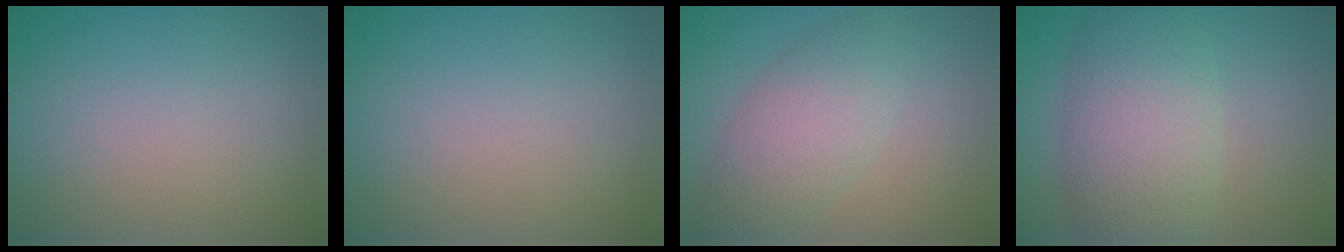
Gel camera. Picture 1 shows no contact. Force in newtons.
{"total": 0.0}
{"total": 4.9, "press": 4.9, "slide": 0.1}
{"total": 8.0, "press": 8.0, "slide": 0.2}